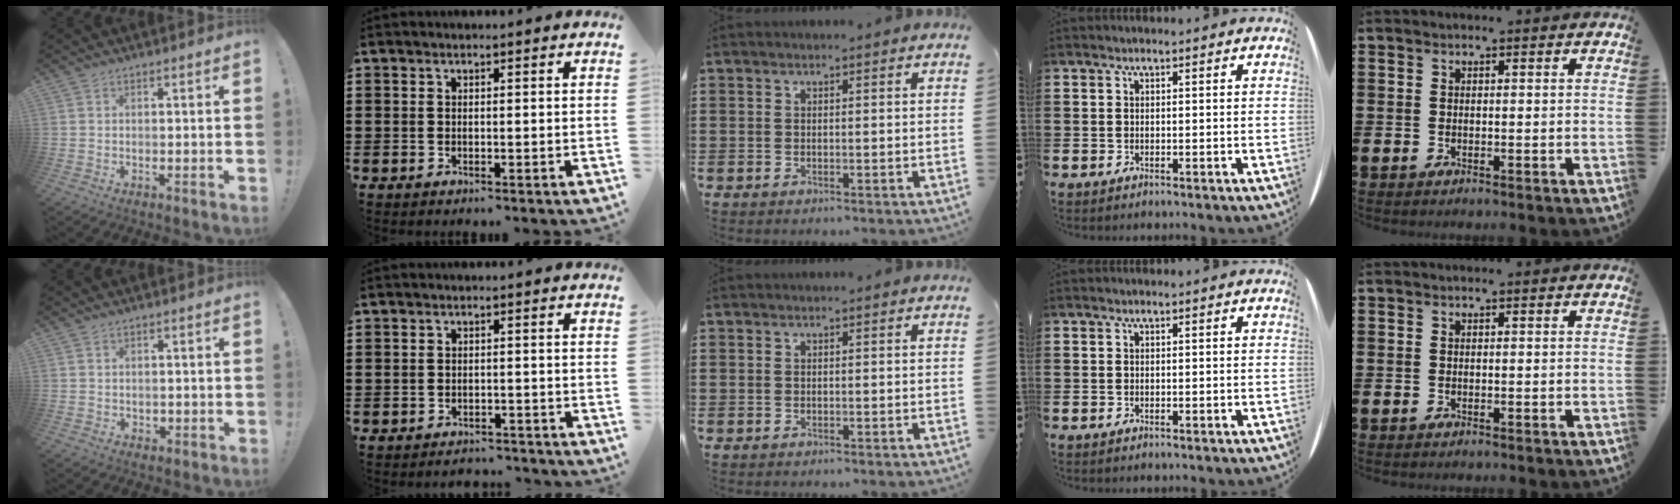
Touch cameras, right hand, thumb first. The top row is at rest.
{"thumb": {"total": 1.1, "force": [0.3, 1.1, 0.1], "torque": [0.004, 0.000, 0.004]}, "index": {"total": 2.0, "force": [-2.0, 0.4, -0.2], "torque": [-0.002, 0.003, -0.046]}}